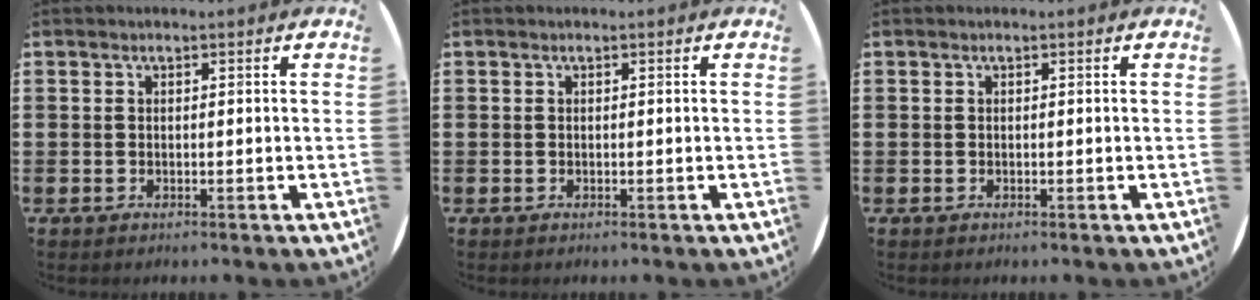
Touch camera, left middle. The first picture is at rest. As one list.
[{"total": 0.0}, {"total": 0.0}]